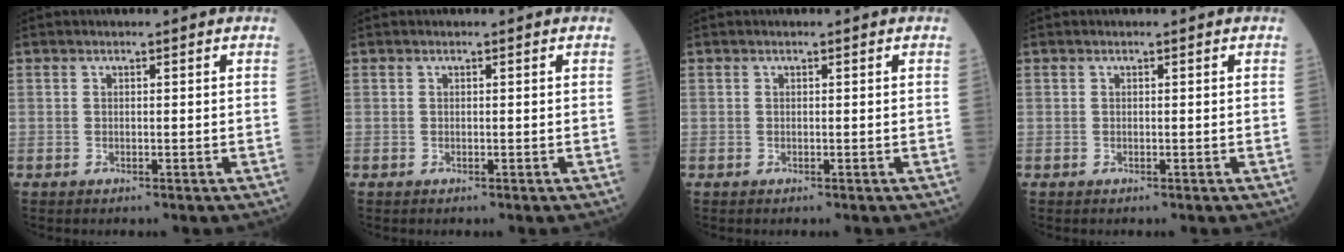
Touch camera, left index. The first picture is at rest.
{"total": 0.0}
{"total": 0.0}
{"total": 0.0}